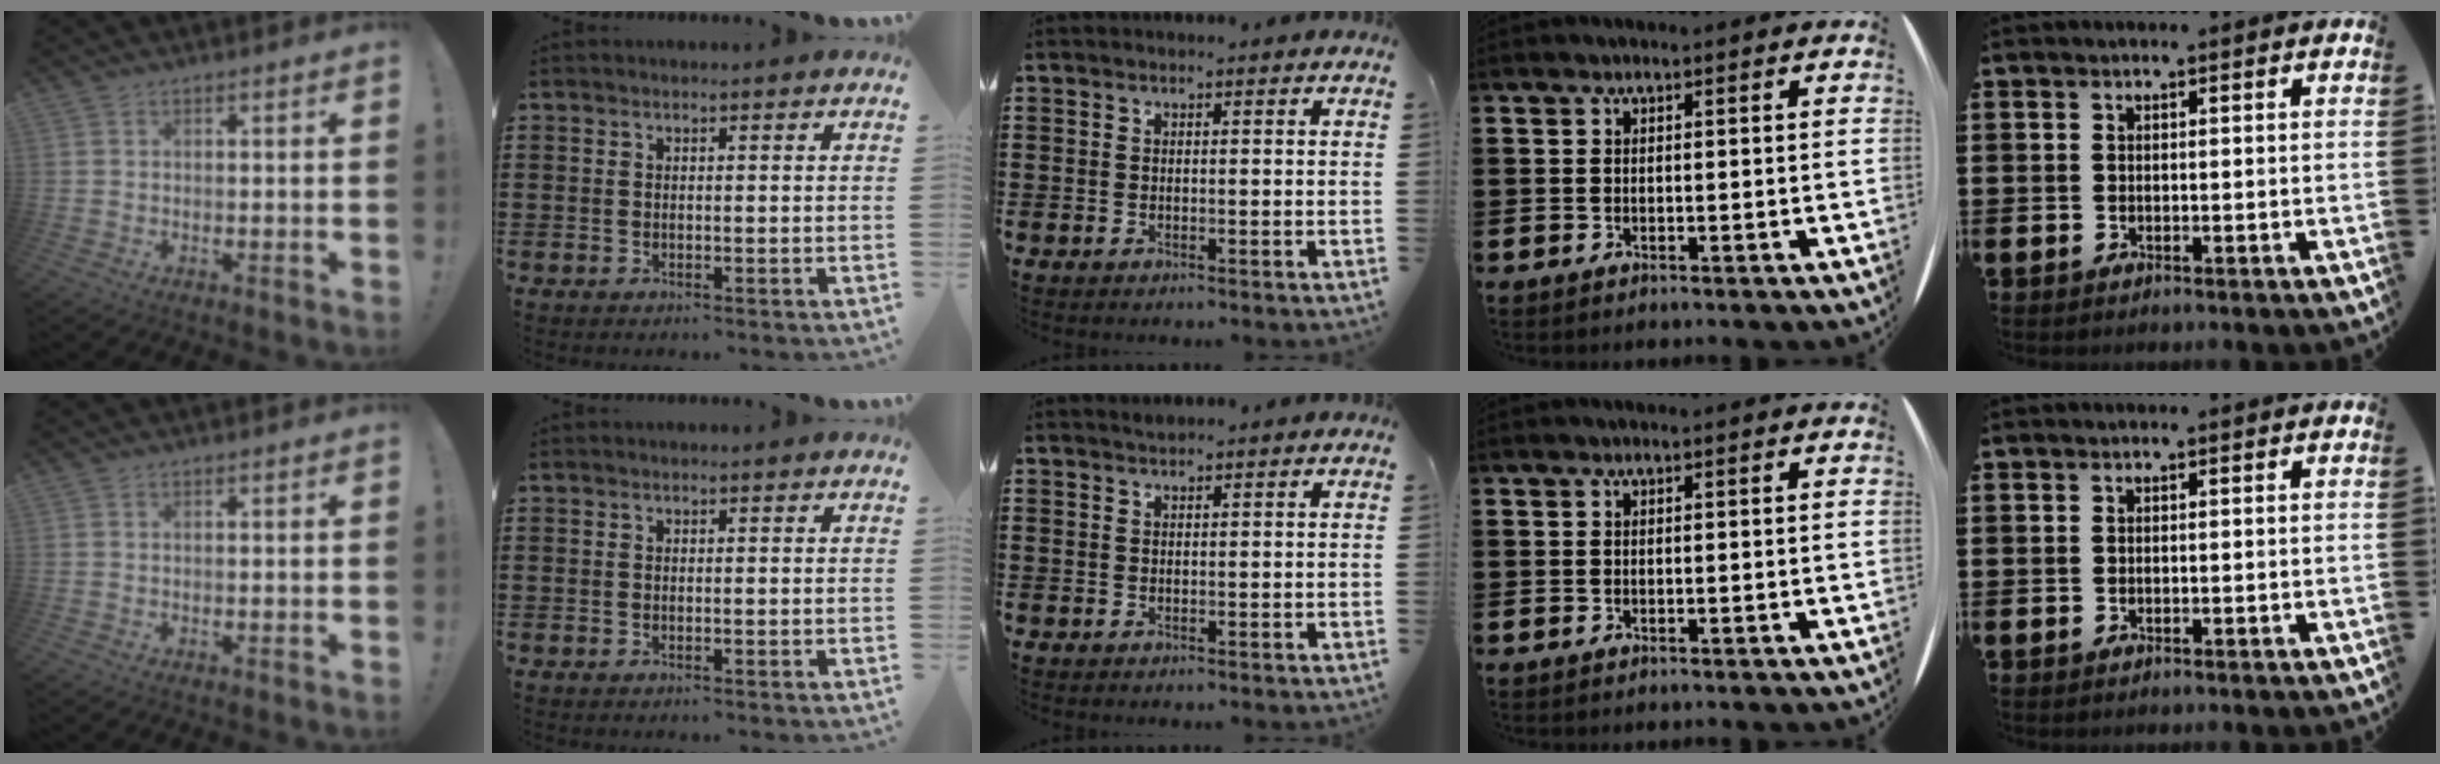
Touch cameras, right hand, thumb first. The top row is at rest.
{"middle": {"total": 0.6, "force": [0.6, 0.2, 0.0], "torque": [-0.001, 0.000, 0.012]}}